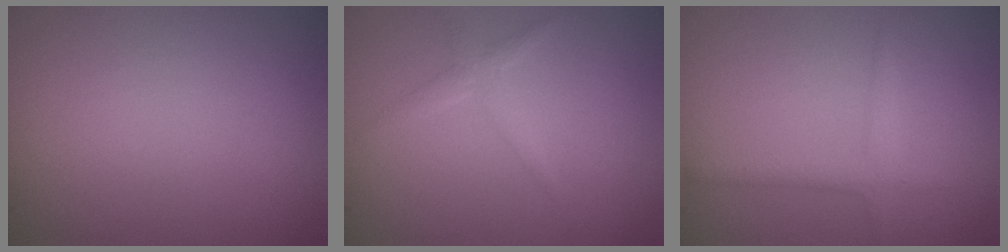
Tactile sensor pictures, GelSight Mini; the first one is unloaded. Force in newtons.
{"total": 1.5, "press": 1.5, "slide": 0.1}
{"total": 1.7, "press": 1.7, "slide": 0.0}